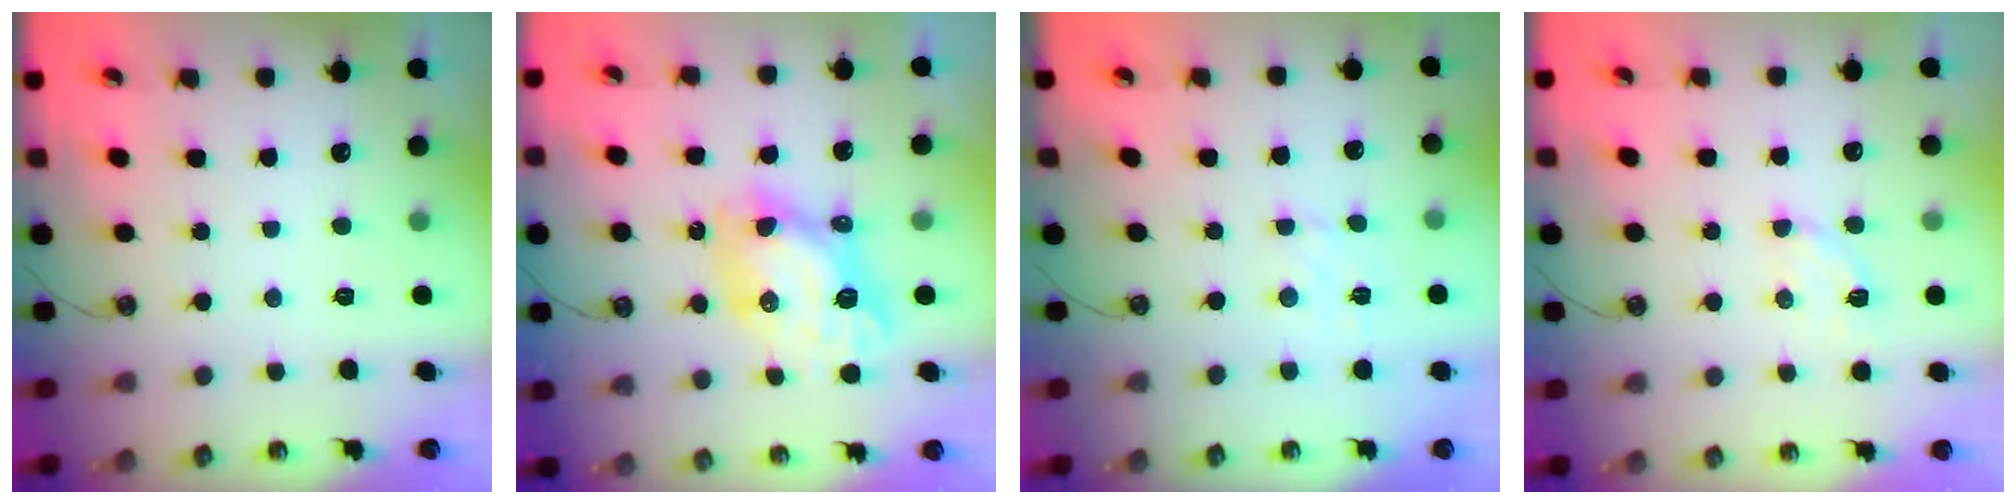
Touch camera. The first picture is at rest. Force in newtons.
{"total": 11.3, "press": 11.2, "slide": 1.5}
{"total": 2.5, "press": 2.4, "slide": 0.4}
{"total": 4.7, "press": 4.7, "slide": 0.7}